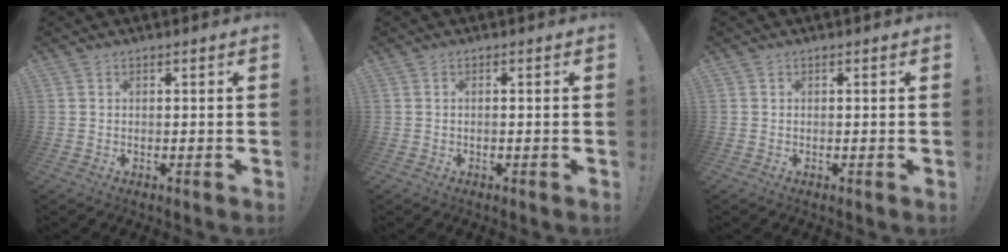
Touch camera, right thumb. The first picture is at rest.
{"total": 0.5, "force": [-0.3, -0.1, 0.4], "torque": [-0.008, -0.002, -0.005]}
{"total": 0.0}